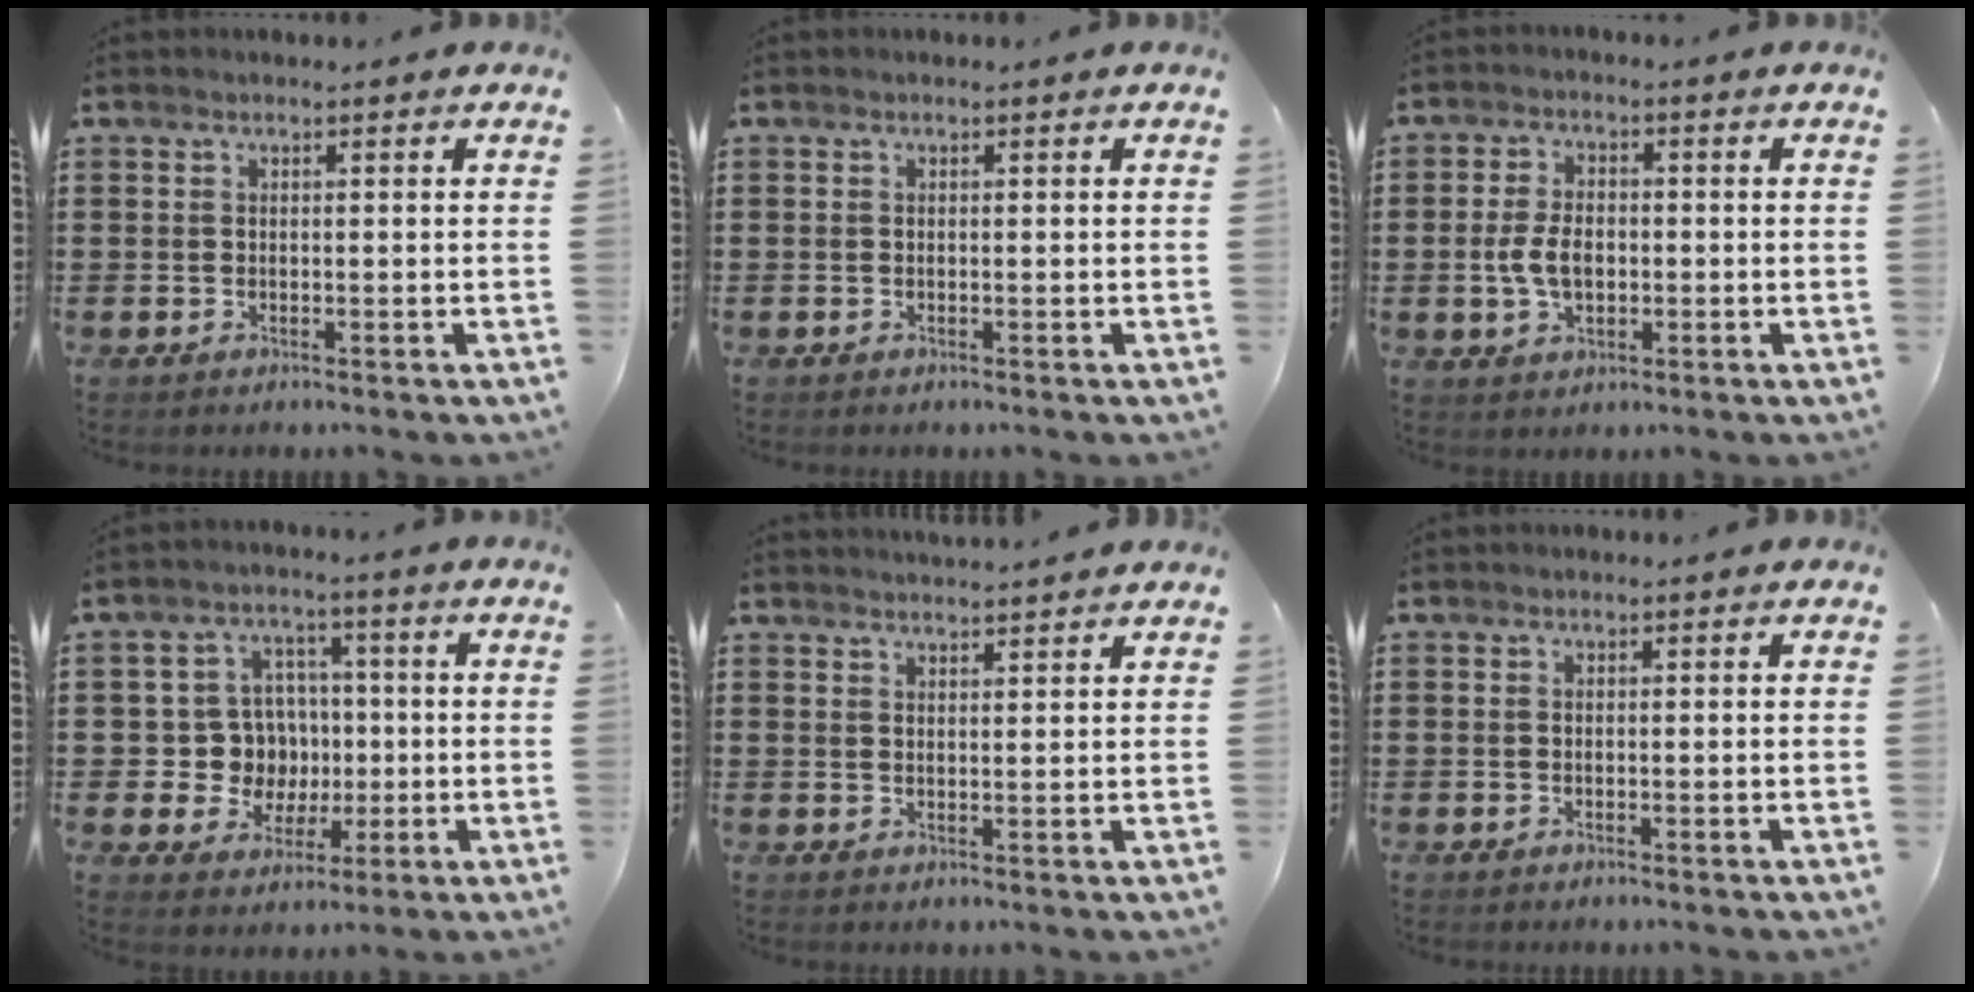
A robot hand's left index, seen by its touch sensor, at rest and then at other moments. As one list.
[{"total": 0.0}, {"total": 5.3, "force": [-0.7, 3.3, 4.2], "torque": [-0.100, 0.000, -0.019]}, {"total": 8.2, "force": [0.3, 7.9, 2.3], "torque": [-0.063, 0.011, 0.014]}, {"total": 2.3, "force": [2.3, -0.3, 0.0], "torque": [-0.007, -0.006, 0.044]}, {"total": 0.0}]